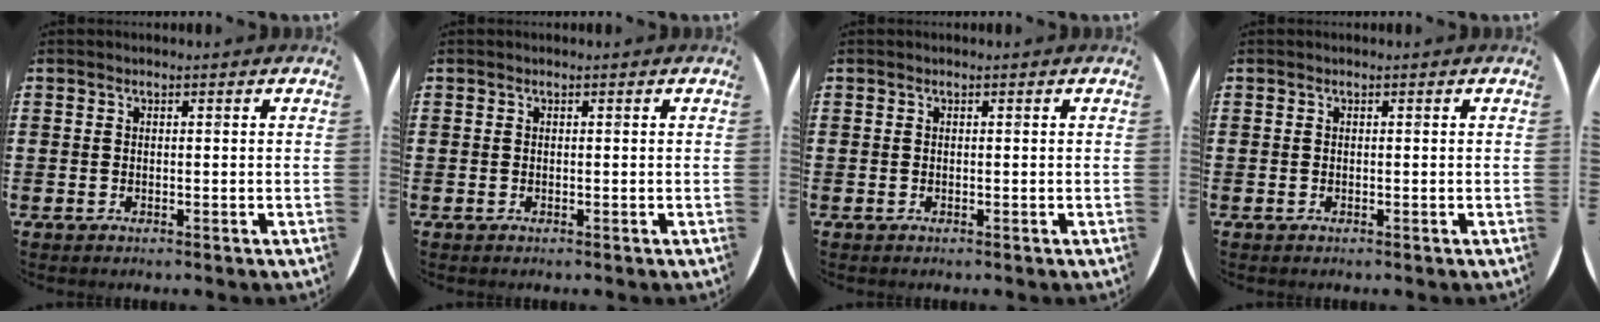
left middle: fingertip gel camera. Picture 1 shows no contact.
{"total": 0.0}
{"total": 0.0}
{"total": 0.0}